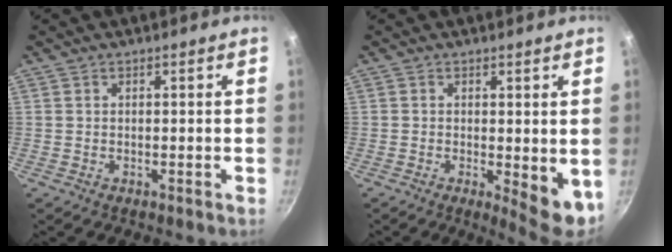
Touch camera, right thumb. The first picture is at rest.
{"total": 6.6, "force": [-0.4, 2.5, 6.1], "torque": [-0.073, -0.010, 0.000]}